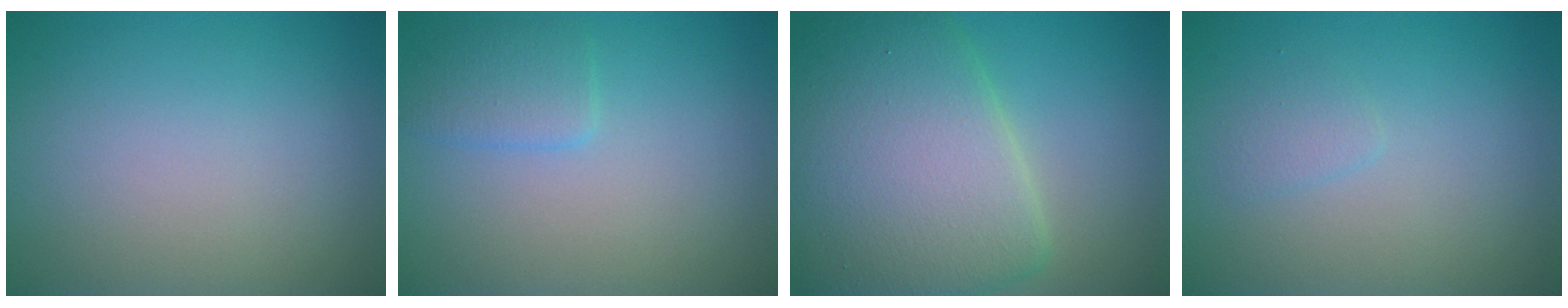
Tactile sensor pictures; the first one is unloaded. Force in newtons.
{"total": 2.0, "press": 2.0, "slide": 0.1}
{"total": 10.8, "press": 10.8, "slide": 0.4}
{"total": 1.0, "press": 1.0, "slide": 0.0}